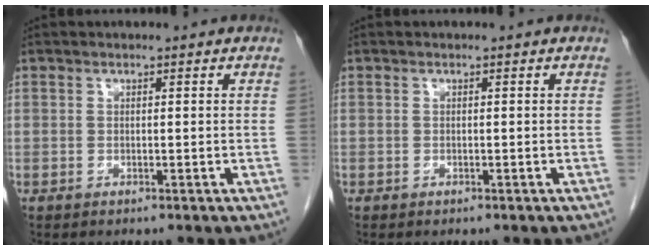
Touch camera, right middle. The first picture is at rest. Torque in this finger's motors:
{"motor_torque": [0.27, -0.42, -0.06, -0.06]}